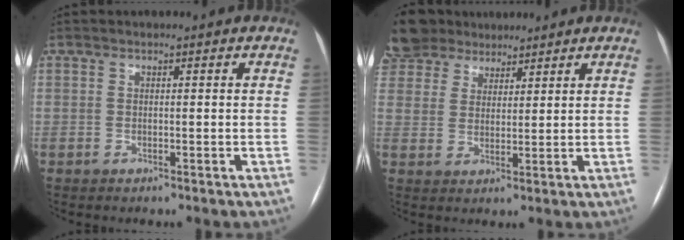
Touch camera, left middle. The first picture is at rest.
{"total": 11.8, "force": [9.3, 6.8, 2.9], "torque": [-0.081, 0.041, 0.180]}